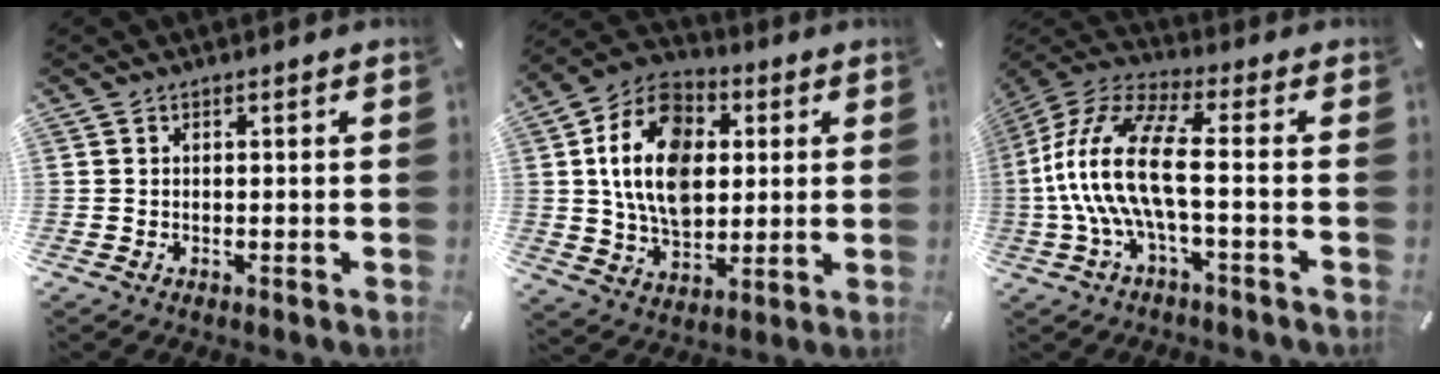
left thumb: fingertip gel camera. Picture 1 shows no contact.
{"total": 16.9, "force": [2.9, 12.5, 11.0], "torque": [-0.235, 0.008, 0.049]}
{"total": 16.4, "force": [-1.6, 5.0, 15.6], "torque": [-0.338, -0.006, -0.038]}